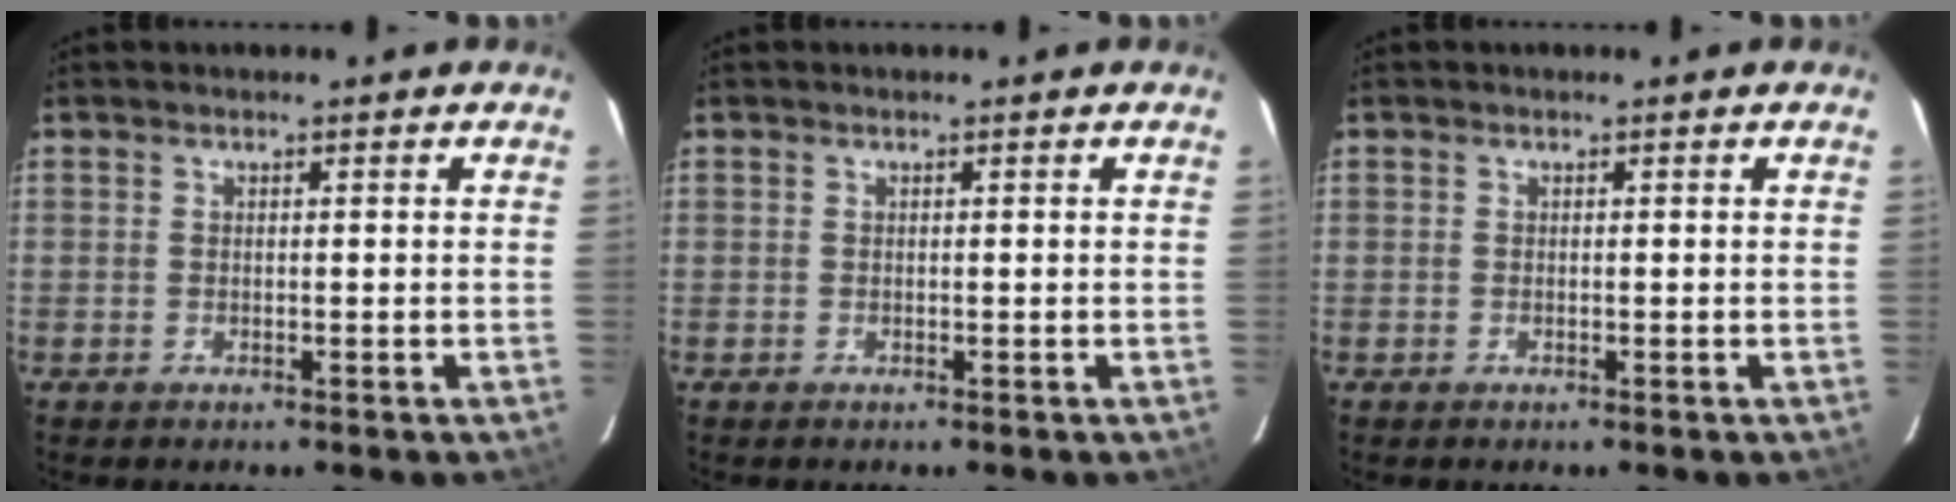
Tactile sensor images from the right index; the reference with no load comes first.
{"total": 0.0}
{"total": 0.0}